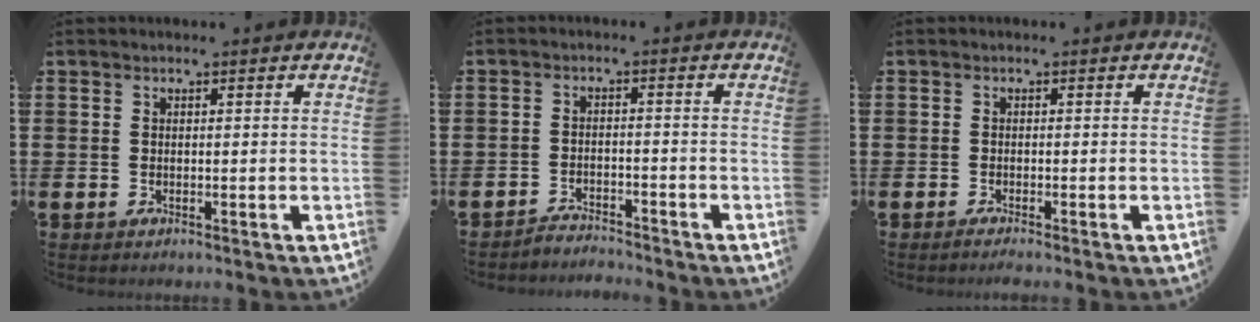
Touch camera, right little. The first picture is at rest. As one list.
[{"total": 2.5, "force": [-2.4, 0.0, -0.3], "torque": [-0.002, 0.004, -0.054]}, {"total": 0.8, "force": [-0.6, 0.0, 0.5], "torque": [-0.008, -0.003, -0.012]}]